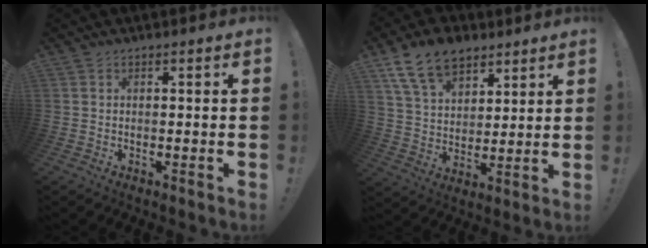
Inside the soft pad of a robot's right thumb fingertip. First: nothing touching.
{"total": 14.7, "force": [9.3, 8.9, 7.1], "torque": [-0.123, -0.048, 0.176]}